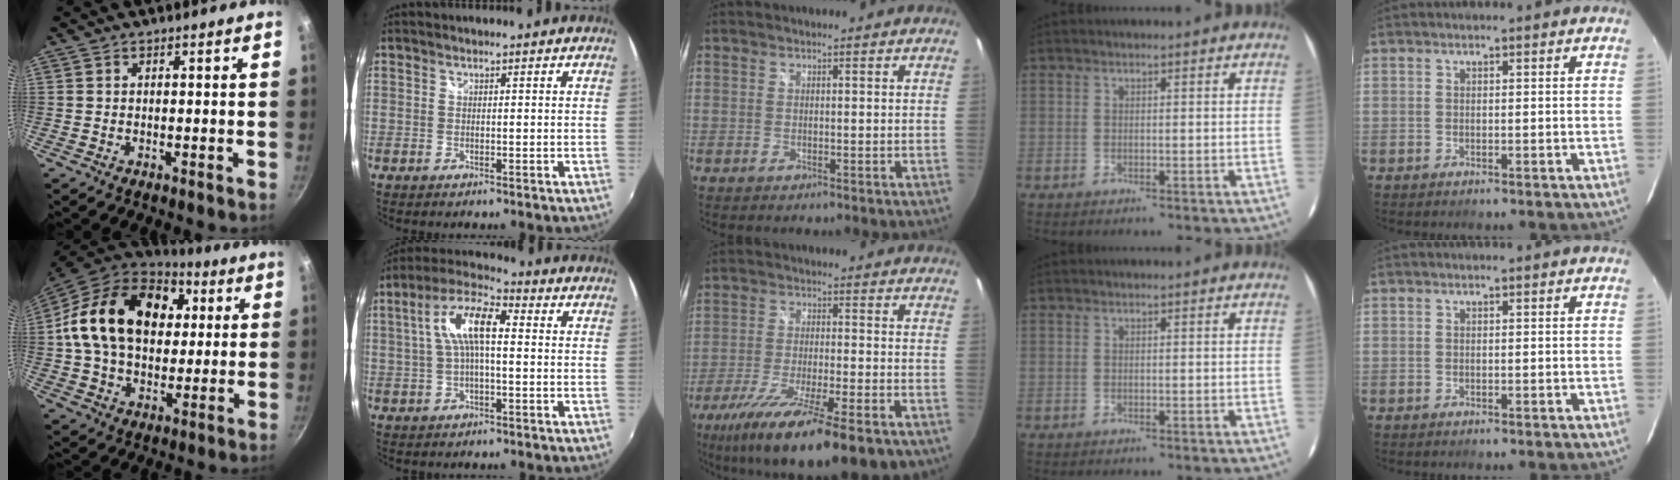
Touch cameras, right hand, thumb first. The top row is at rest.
{"thumb": {"total": 24.0, "force": [5.3, 16.8, 16.3], "torque": [-0.260, 0.017, 0.082]}, "index": {"total": 10.1, "force": [0.9, 3.7, 9.3], "torque": [-0.183, 0.024, 0.013]}, "middle": {"total": 19.8, "force": [-12.8, 4.0, 14.6], "torque": [-0.265, -0.058, -0.210]}}